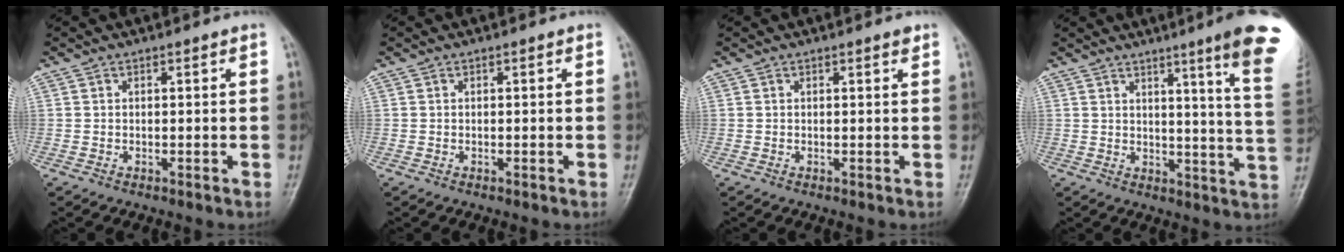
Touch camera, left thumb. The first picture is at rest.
{"total": 0.0}
{"total": 0.7, "force": [0.6, 0.1, 0.4], "torque": [-0.006, -0.004, 0.007]}
{"total": 15.2, "force": [9.1, -0.3, 12.2], "torque": [-0.144, -0.060, 0.099]}